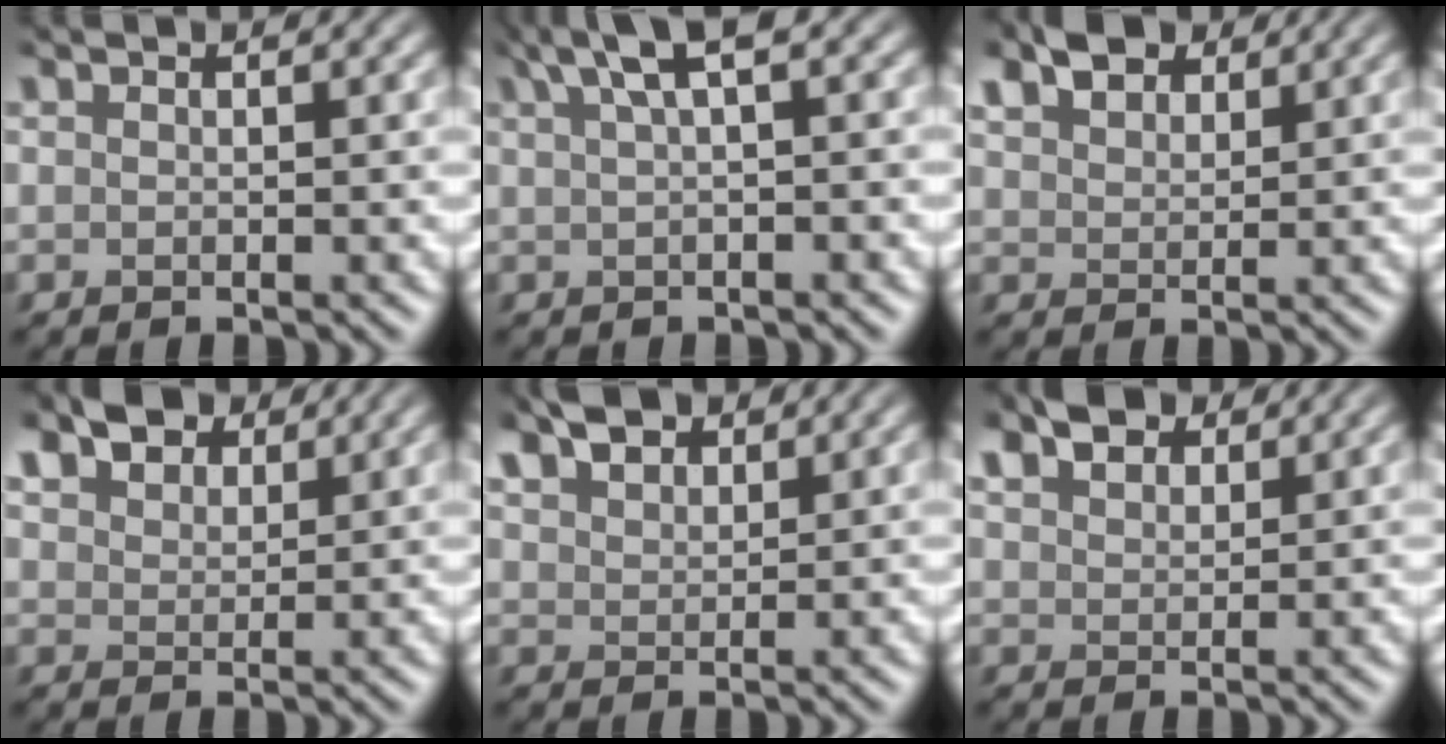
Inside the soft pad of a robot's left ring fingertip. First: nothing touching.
{"total": 3.6, "force": [1.8, 0.6, 3.1], "torque": [-0.056, 0.016, 0.033]}
{"total": 3.8, "force": [2.7, 2.1, 1.8], "torque": [-0.046, 0.013, 0.049]}
{"total": 7.0, "force": [4.7, 4.0, 3.3], "torque": [-0.092, 0.019, 0.079]}
{"total": 3.4, "force": [2.5, 1.7, 1.6], "torque": [-0.042, 0.013, 0.047]}
{"total": 4.0, "force": [2.8, 2.1, 1.9], "torque": [-0.050, 0.015, 0.047]}